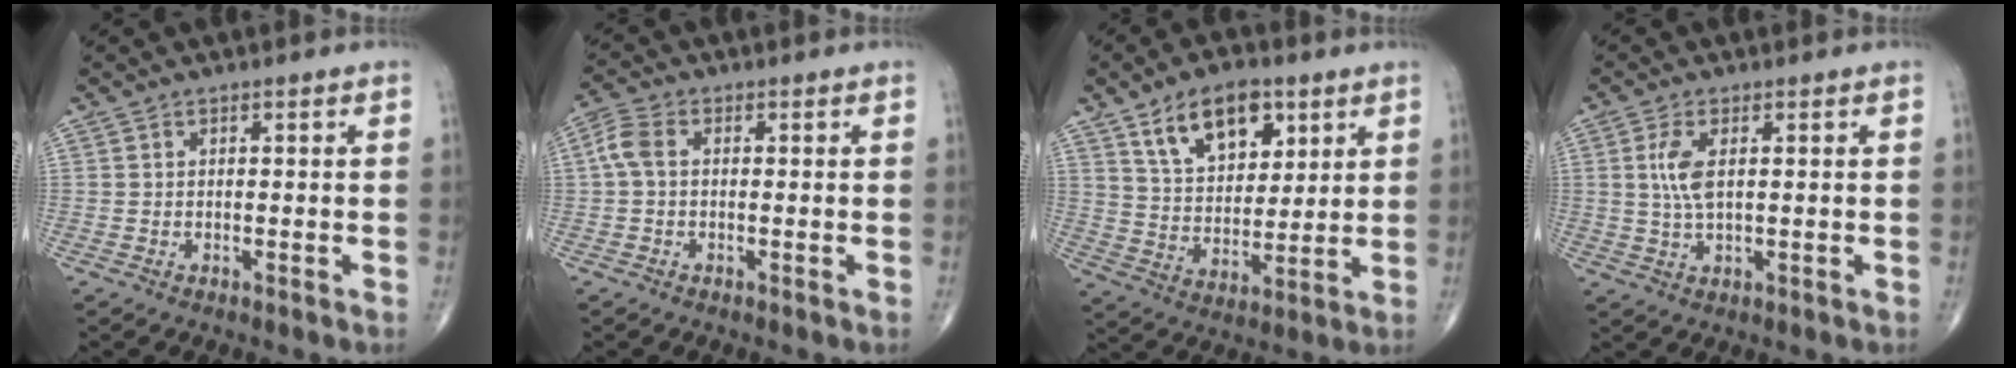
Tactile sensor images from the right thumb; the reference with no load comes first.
{"total": 4.1, "force": [0.1, 2.6, 3.2], "torque": [-0.077, 0.012, -0.005]}
{"total": 14.1, "force": [7.3, 8.1, 9.0], "torque": [-0.114, -0.034, 0.134]}
{"total": 5.0, "force": [1.1, 2.0, 4.4], "torque": [-0.104, -0.006, 0.025]}